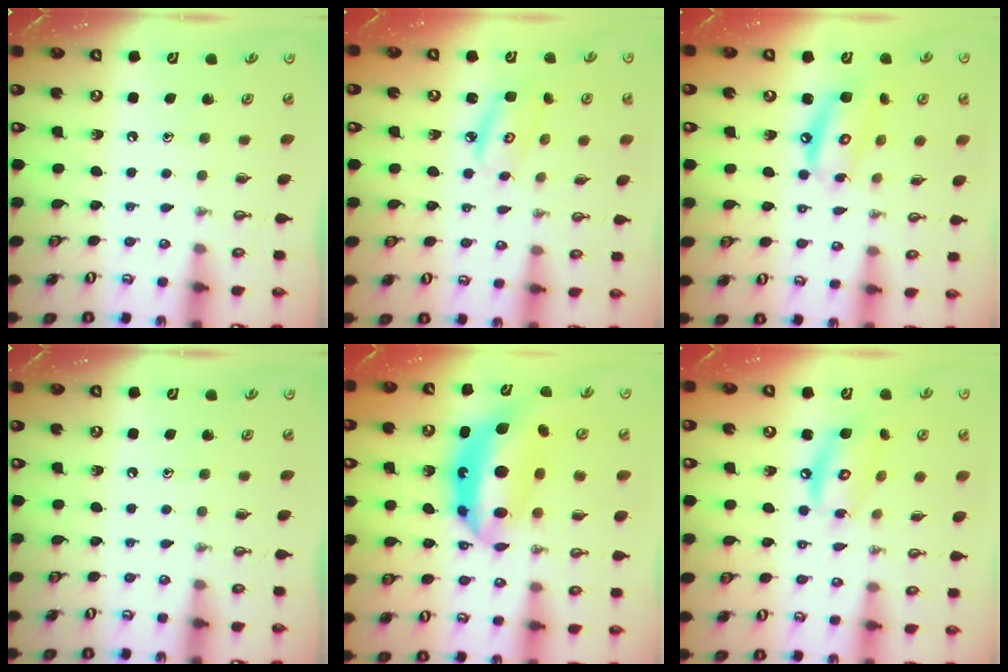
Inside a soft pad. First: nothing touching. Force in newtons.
{"total": 5.4, "press": 5.4, "slide": 0.4}
{"total": 10.2, "press": 10.1, "slide": 1.0}
{"total": 0.0}
{"total": 15.1, "press": 15.0, "slide": 2.0}
{"total": 11.0, "press": 11.0, "slide": 0.7}